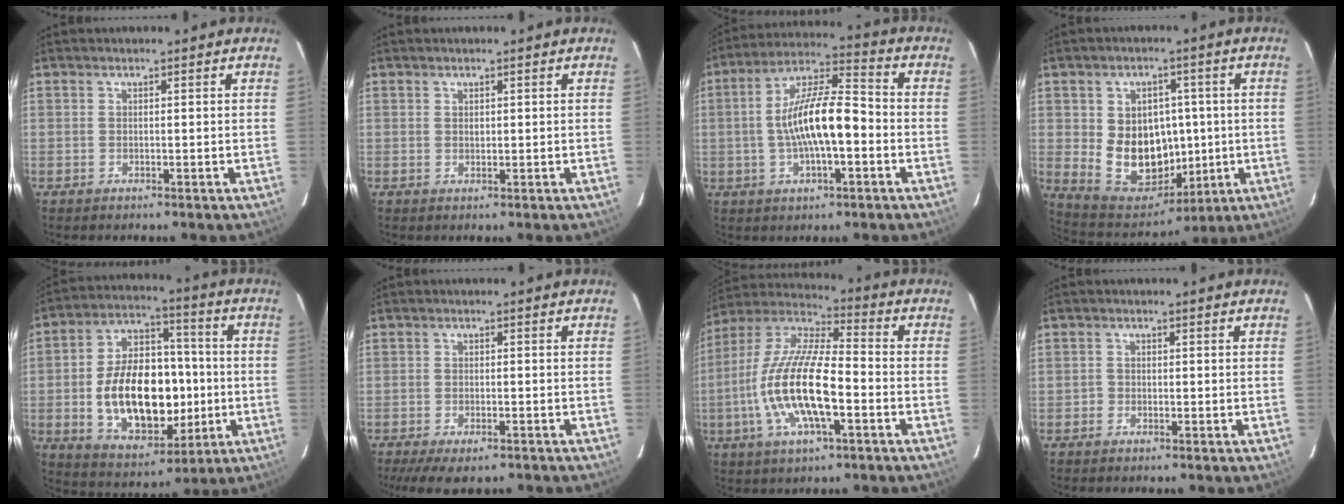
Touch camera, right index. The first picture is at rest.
{"total": 0.5, "force": [0.3, 0.4, 0.2], "torque": [-0.003, 0.002, 0.006]}
{"total": 13.3, "force": [-2.3, 3.9, 12.5], "torque": [-0.231, 0.014, -0.042]}
{"total": 14.2, "force": [-0.5, 11.7, 8.0], "torque": [-0.164, 0.006, 0.020]}
{"total": 20.0, "force": [-2.6, 12.2, 15.6], "torque": [-0.292, 0.023, -0.023]}
{"total": 9.2, "force": [-7.0, 2.9, 5.1], "torque": [-0.117, -0.030, -0.112]}
{"total": 17.7, "force": [-4.7, 5.5, 16.2], "torque": [-0.327, -0.006, -0.096]}
{"total": 1.2, "force": [-0.8, 0.8, -0.1], "torque": [-0.001, 0.002, -0.017]}